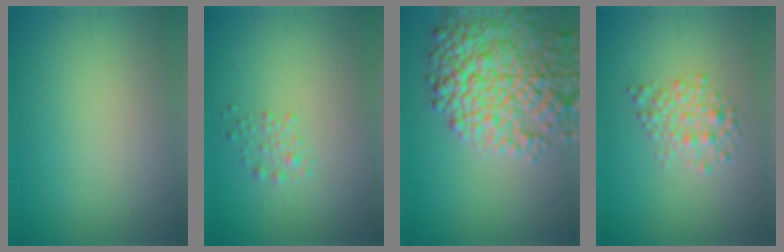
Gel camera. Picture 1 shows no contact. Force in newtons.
{"total": 1.2, "press": 1.2, "slide": 0.0}
{"total": 9.4, "press": 9.3, "slide": 0.3}
{"total": 2.8, "press": 2.8, "slide": 0.1}